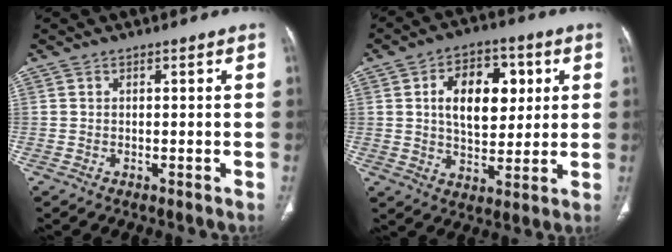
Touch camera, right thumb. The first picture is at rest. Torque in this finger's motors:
{"motor_torque": [-0.14, 0.62, 0.26, 0.26, 0.25]}